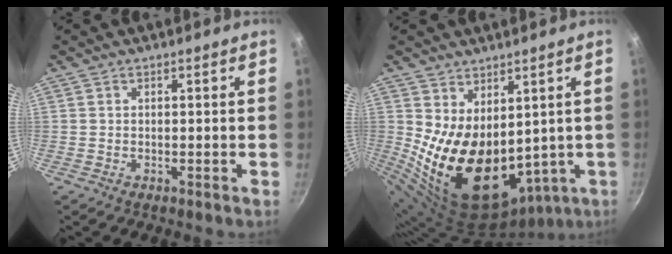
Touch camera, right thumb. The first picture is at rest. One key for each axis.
{"total": 17.2, "fx": 1.8, "fy": 11.0, "fz": 13.1, "tx": -0.204, "ty": -0.037, "tz": 0.067}